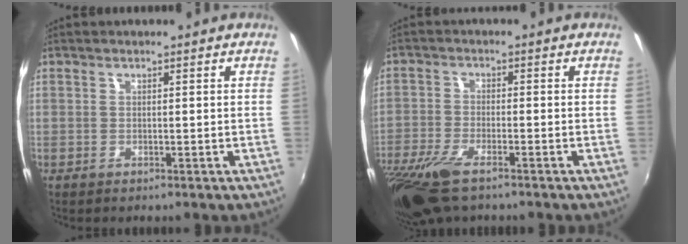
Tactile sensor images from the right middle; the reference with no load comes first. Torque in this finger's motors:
{"motor_torque": [0.39, -0.38, 0.25, 0.13]}